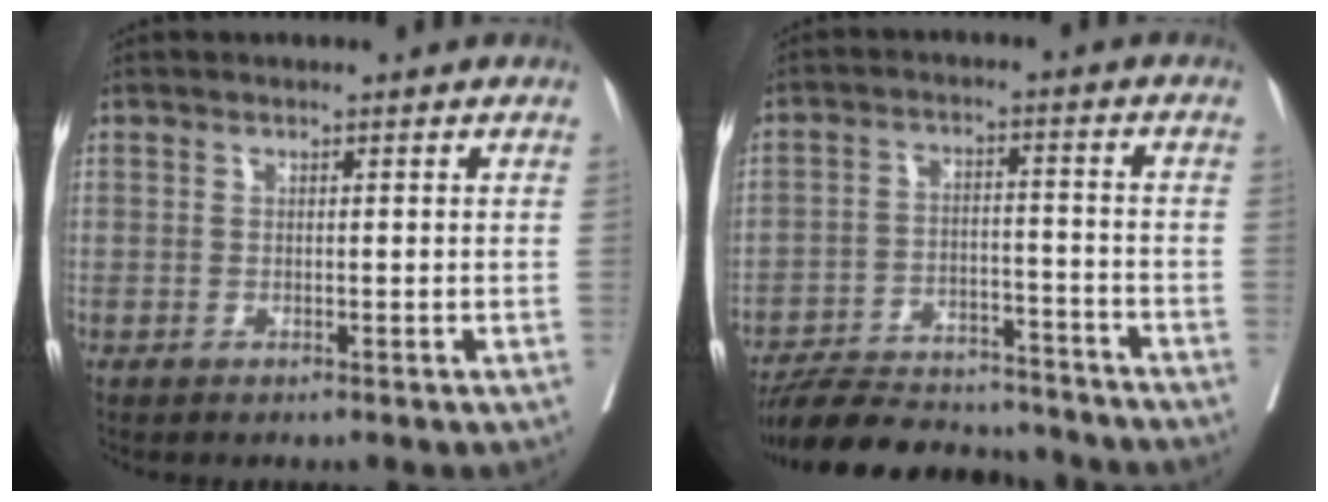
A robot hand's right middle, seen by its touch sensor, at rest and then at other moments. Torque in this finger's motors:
{"motor_torque": [0.90, -1.24, 0.04, 0.02]}